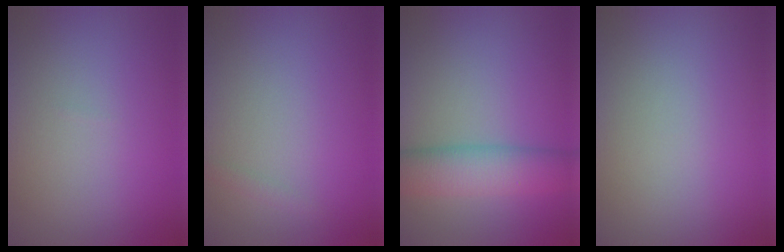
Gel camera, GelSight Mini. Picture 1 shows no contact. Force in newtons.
{"total": 0.6, "press": 0.6, "slide": 0.0}
{"total": 6.0, "press": 5.9, "slide": 0.1}
{"total": 0.0}